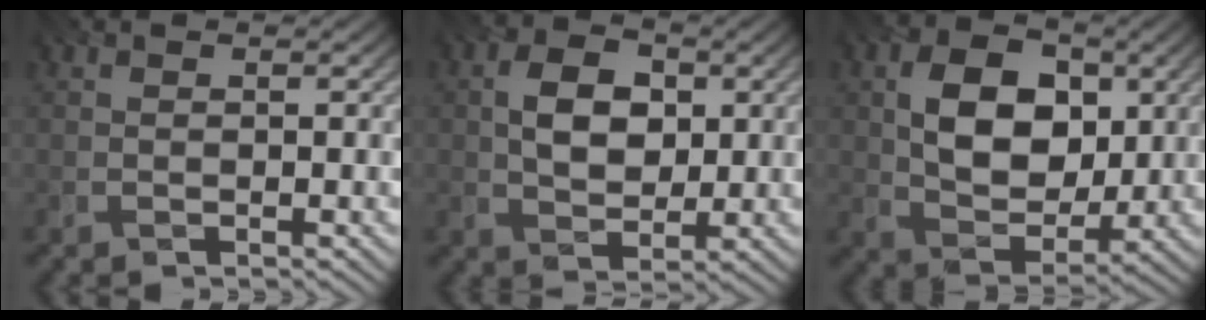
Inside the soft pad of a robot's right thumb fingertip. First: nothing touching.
{"total": 5.7, "force": [-0.1, 3.9, 4.2], "torque": [-0.070, 0.001, -0.011]}
{"total": 9.3, "force": [0.8, 6.4, 6.7], "torque": [-0.131, -0.006, 0.004]}